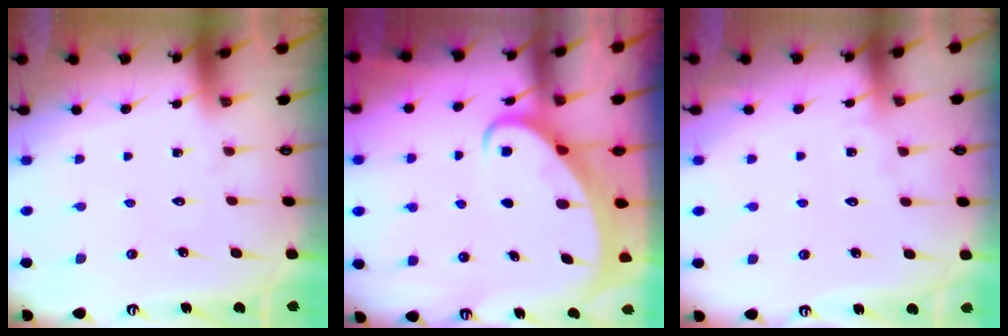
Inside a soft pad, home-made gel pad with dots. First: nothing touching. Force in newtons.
{"total": 2.7, "press": 2.7, "slide": 0.3}
{"total": 1.9, "press": 1.9, "slide": 0.2}